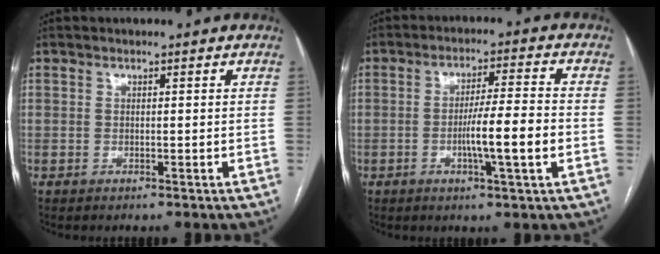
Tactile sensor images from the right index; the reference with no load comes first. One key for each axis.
{"total": 8.2, "fx": -2.1, "fy": -0.1, "fz": 8.0, "tx": -0.133, "ty": 0.001, "tz": -0.036}